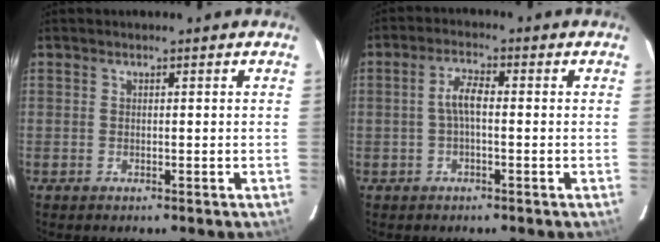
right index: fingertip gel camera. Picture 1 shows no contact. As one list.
[{"total": 3.7, "force": [-0.3, 1.2, 3.5], "torque": [-0.071, 0.011, -0.006]}]